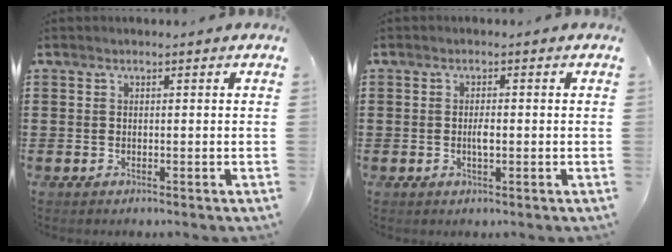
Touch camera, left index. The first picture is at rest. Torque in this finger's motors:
{"motor_torque": [0.61, 0.26, 0.07, 0.03]}